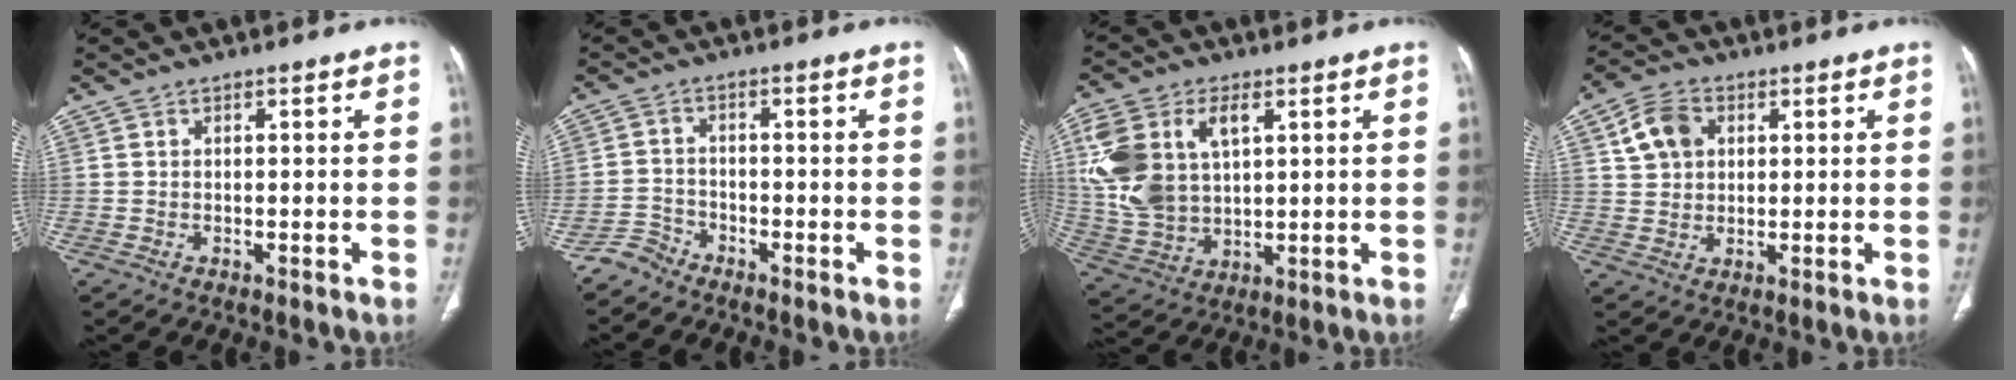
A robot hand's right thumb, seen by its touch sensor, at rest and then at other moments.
{"total": 3.2, "force": [-2.9, 1.2, -0.3], "torque": [0.009, 0.006, -0.065]}
{"total": 16.3, "force": [4.7, 10.2, 11.8], "torque": [-0.247, 0.000, 0.101]}
{"total": 7.3, "force": [2.6, 5.5, 4.0], "torque": [-0.057, 0.002, 0.047]}